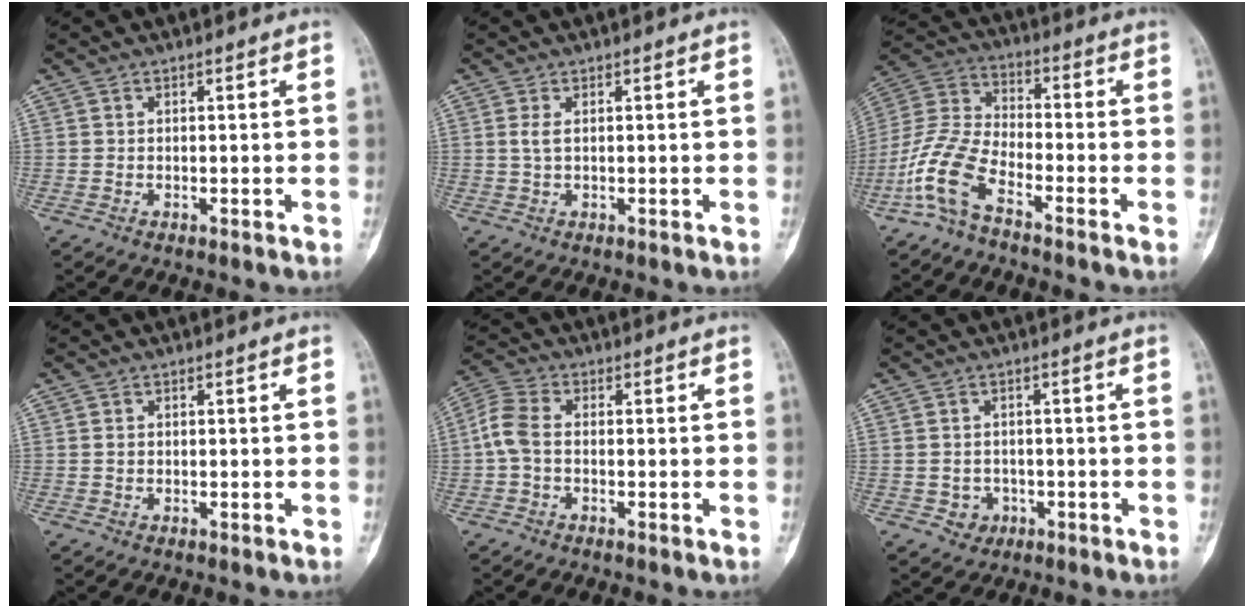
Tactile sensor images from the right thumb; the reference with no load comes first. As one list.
[{"total": 1.4, "force": [0.4, 0.5, 1.2], "torque": [-0.038, 0.004, 0.013]}, {"total": 10.3, "force": [-6.3, 3.8, 7.2], "torque": [-0.171, 0.043, -0.140]}, {"total": 0.6, "force": [0.0, 0.5, 0.3], "torque": [-0.005, 0.001, 0.000]}, {"total": 5.1, "force": [-0.6, 3.1, 3.9], "torque": [-0.093, 0.016, -0.023]}, {"total": 3.1, "force": [-1.0, 2.8, 0.8], "torque": [0.005, 0.009, -0.009]}]